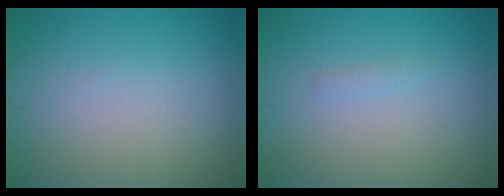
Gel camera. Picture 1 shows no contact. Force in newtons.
{"total": 0.6, "press": 0.6, "slide": 0.1}